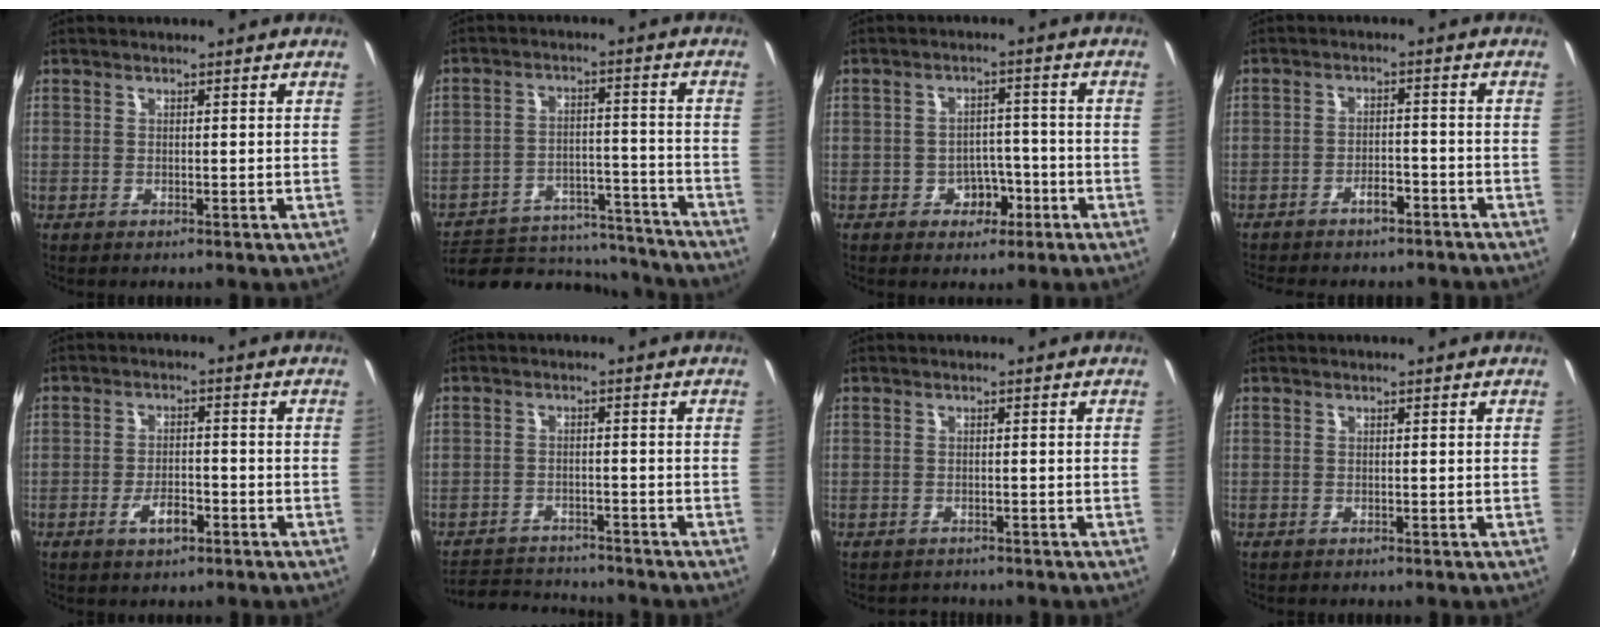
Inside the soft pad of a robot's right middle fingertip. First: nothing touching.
{"total": 17.4, "force": [-14.8, 7.8, 4.9], "torque": [-0.105, 0.034, -0.182]}
{"total": 4.6, "force": [-2.3, 3.5, 1.9], "torque": [-0.036, 0.013, -0.024]}
{"total": 6.4, "force": [-5.4, 2.2, 2.6], "torque": [-0.062, 0.004, -0.074]}
{"total": 4.4, "force": [-2.4, 1.9, 3.2], "torque": [-0.065, 0.000, -0.037]}
{"total": 7.5, "force": [-7.1, 2.4, 1.0], "torque": [-0.041, 0.021, -0.112]}
{"total": 1.5, "force": [-1.4, 0.7, -0.1], "torque": [-0.002, 0.001, -0.019]}
{"total": 0.0}